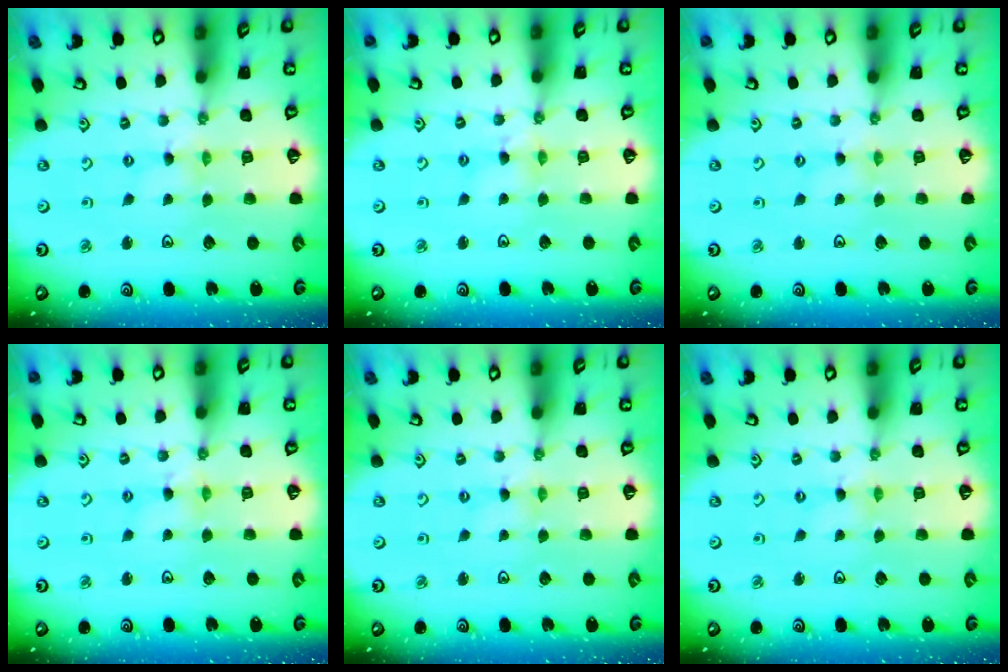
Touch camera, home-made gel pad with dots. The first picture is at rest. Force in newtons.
{"total": 3.0, "press": 3.0, "slide": 0.3}
{"total": 1.7, "press": 1.7, "slide": 0.3}
{"total": 2.9, "press": 2.9, "slide": 0.3}
{"total": 0.0}
{"total": 0.0}